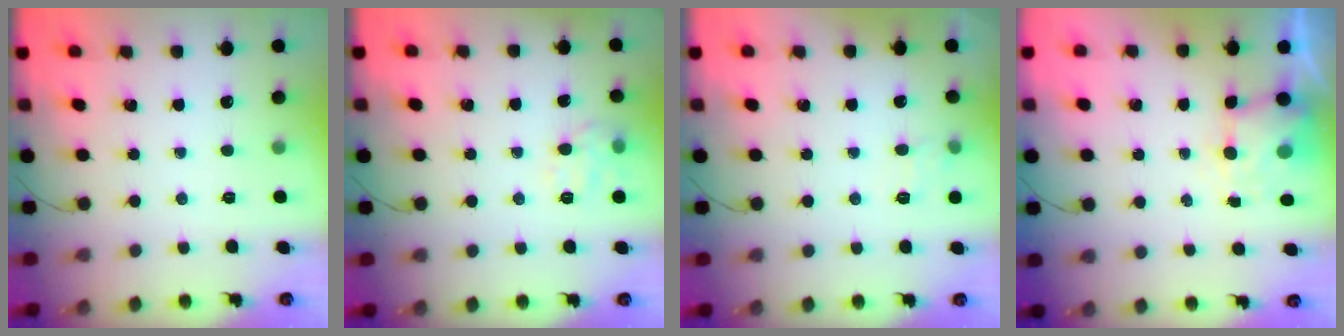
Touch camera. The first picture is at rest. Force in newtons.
{"total": 9.5, "press": 9.4, "slide": 0.9}
{"total": 4.1, "press": 3.6, "slide": 1.9}
{"total": 4.9, "press": 4.8, "slide": 0.9}